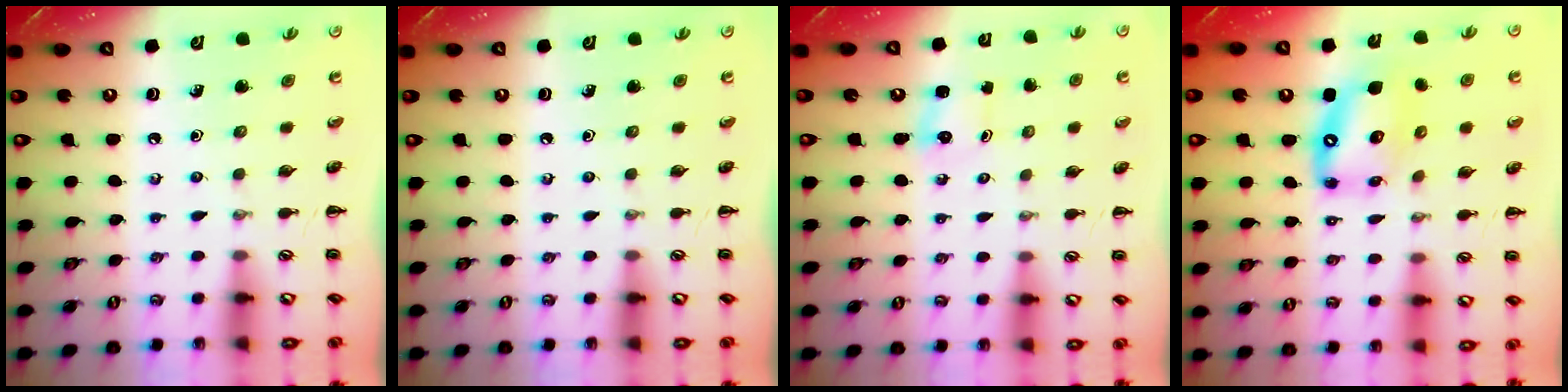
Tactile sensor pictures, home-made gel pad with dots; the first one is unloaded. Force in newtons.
{"total": 0.0}
{"total": 0.9, "press": 0.9, "slide": 0.3}
{"total": 12.6, "press": 12.2, "slide": 3.3}